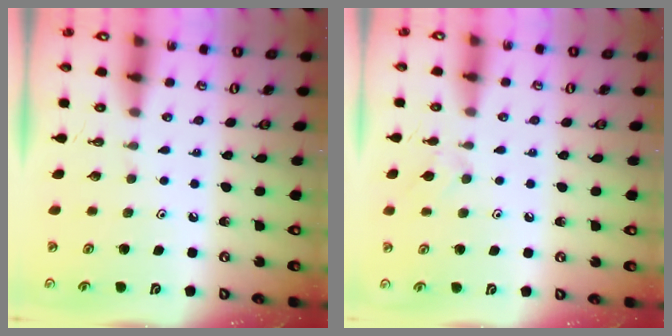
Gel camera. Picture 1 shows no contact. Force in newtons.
{"total": 4.2, "press": 4.2, "slide": 0.7}